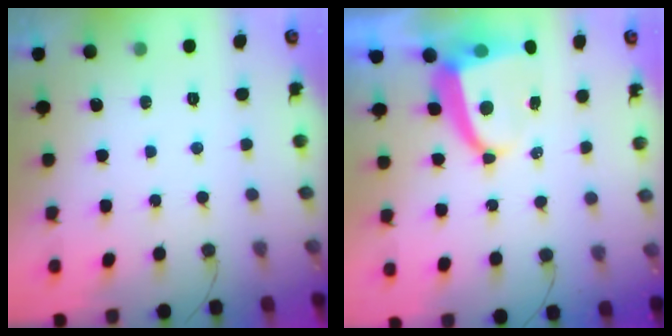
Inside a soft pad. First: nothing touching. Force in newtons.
{"total": 6.4, "press": 6.3, "slide": 0.9}